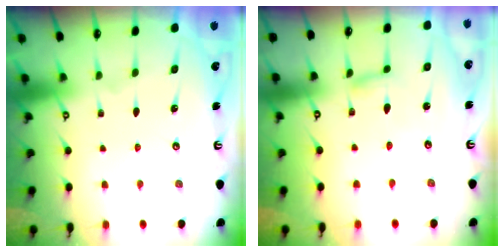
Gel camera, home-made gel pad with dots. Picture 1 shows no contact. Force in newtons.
{"total": 2.8, "press": 2.8, "slide": 0.2}